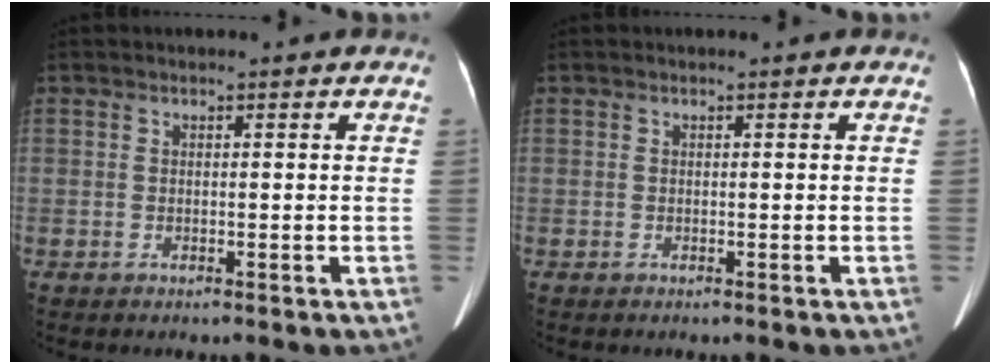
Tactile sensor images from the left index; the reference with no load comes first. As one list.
[{"total": 0.0}]